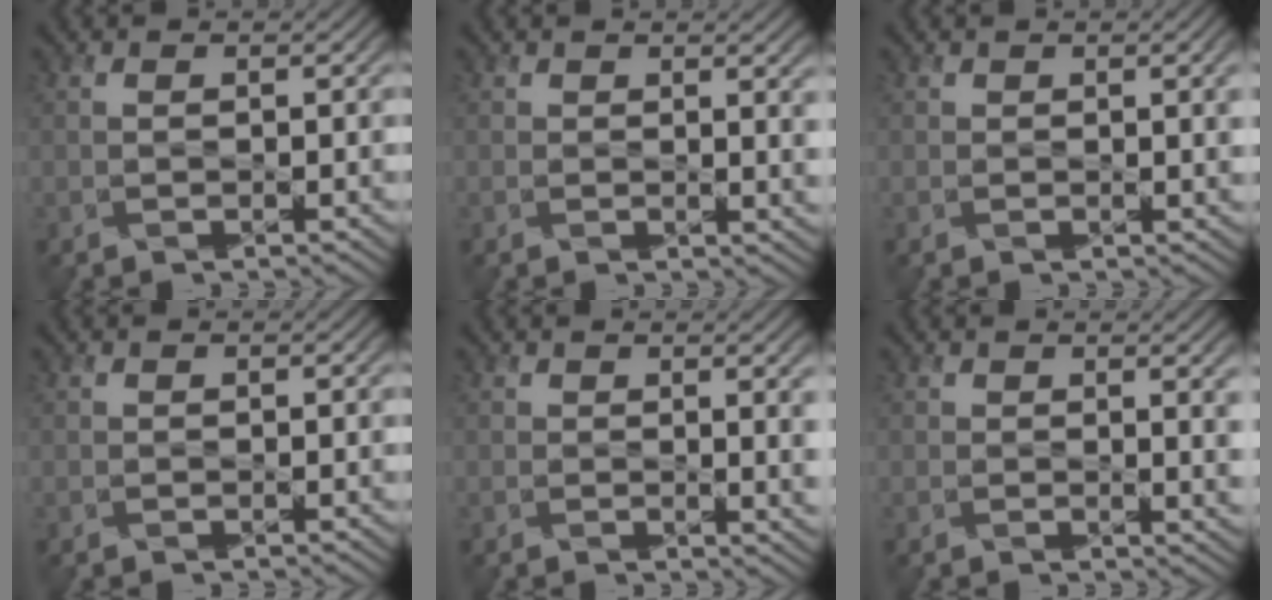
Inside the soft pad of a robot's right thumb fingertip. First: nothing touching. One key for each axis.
{"total": 2.0, "fx": 0.4, "fy": 0.6, "fz": 1.9, "tx": -0.023, "ty": -0.002, "tz": 0.014}
{"total": 1.8, "fx": 0.2, "fy": 0.7, "fz": 1.6, "tx": -0.020, "ty": -0.003, "tz": 0.008}
{"total": 0.0}
{"total": 3.9, "fx": 0.3, "fy": 1.5, "fz": 3.6, "tx": -0.032, "ty": 0.000, "tz": 0.012}
{"total": 3.3, "fx": 0.5, "fy": 1.2, "fz": 3.0, "tx": -0.028, "ty": 0.000, "tz": 0.015}